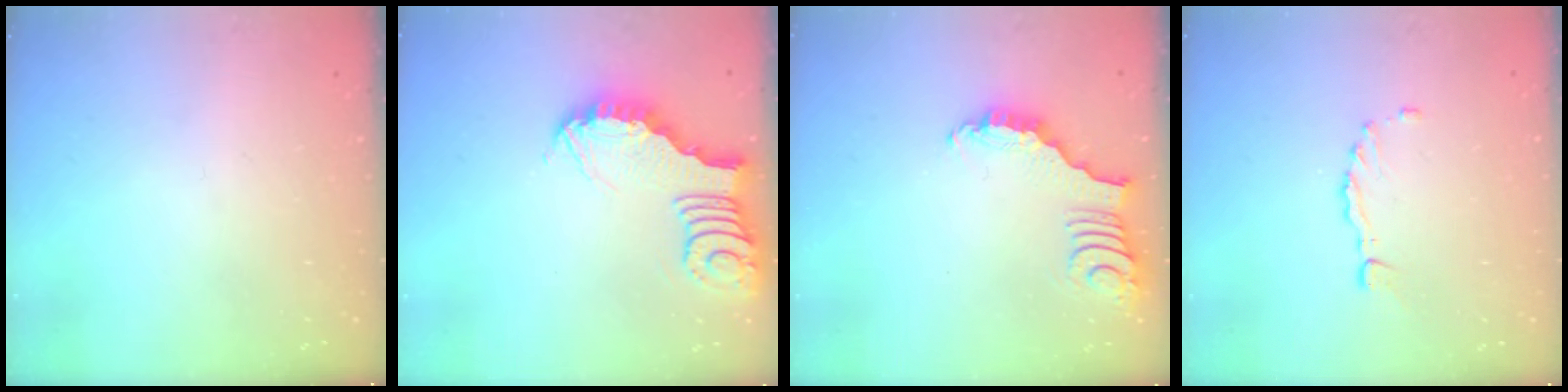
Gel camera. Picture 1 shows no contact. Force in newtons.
{"total": 3.9, "press": 3.9, "slide": 0.3}
{"total": 2.7, "press": 2.7, "slide": 0.4}
{"total": 1.6, "press": 1.6, "slide": 0.2}